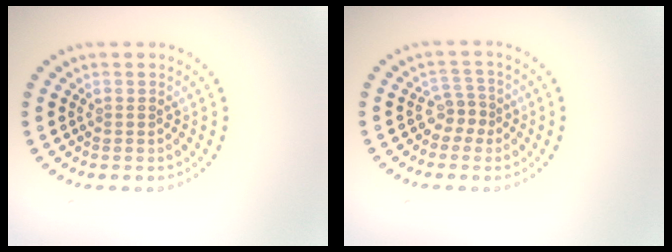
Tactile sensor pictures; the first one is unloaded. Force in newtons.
{"total": 1.9, "press": 1.4, "slide": 1.3}